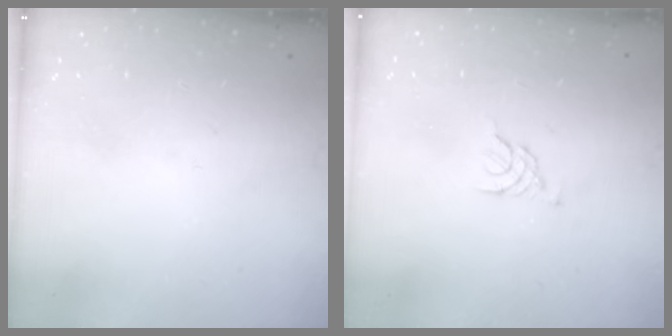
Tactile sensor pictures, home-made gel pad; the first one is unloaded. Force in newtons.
{"total": 0.8, "press": 0.7, "slide": 0.3}